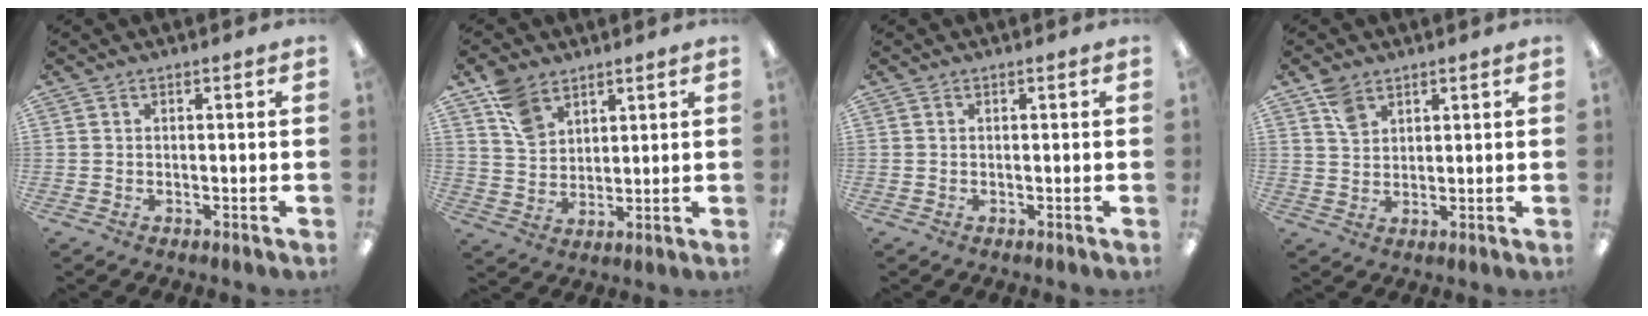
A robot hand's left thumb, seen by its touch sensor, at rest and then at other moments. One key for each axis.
{"total": 8.6, "fx": 5.6, "fy": 5.6, "fz": 3.5, "tx": -0.072, "ty": -0.012, "tz": 0.108}
{"total": 0.0}
{"total": 4.7, "fx": 3.2, "fy": 2.9, "fz": 1.9, "tx": -0.038, "ty": -0.004, "tz": 0.062}